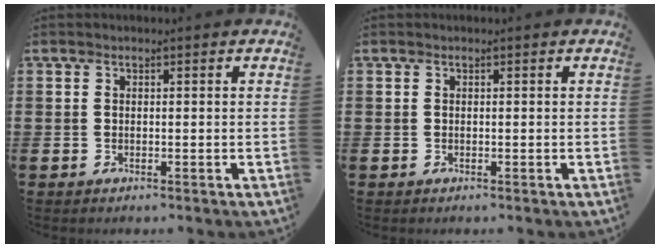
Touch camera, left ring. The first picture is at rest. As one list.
[{"total": 0.0}]